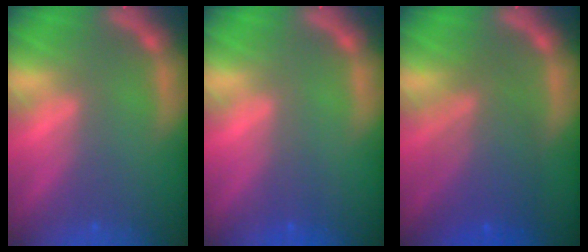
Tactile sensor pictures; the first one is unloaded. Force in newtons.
{"total": 1.0}
{"total": 7.0}